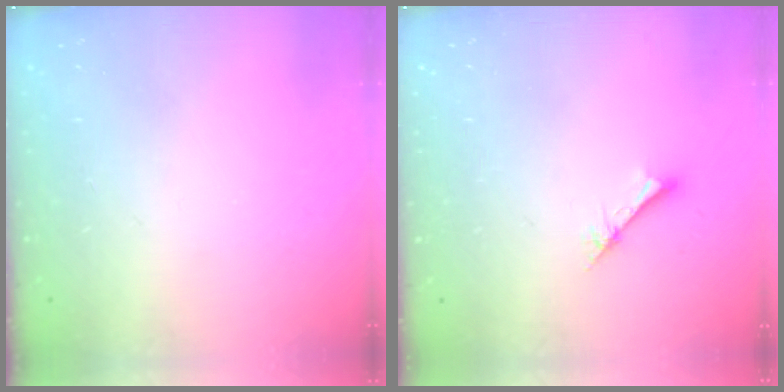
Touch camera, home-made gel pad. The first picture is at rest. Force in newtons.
{"total": 2.1, "press": 2.1, "slide": 0.2}